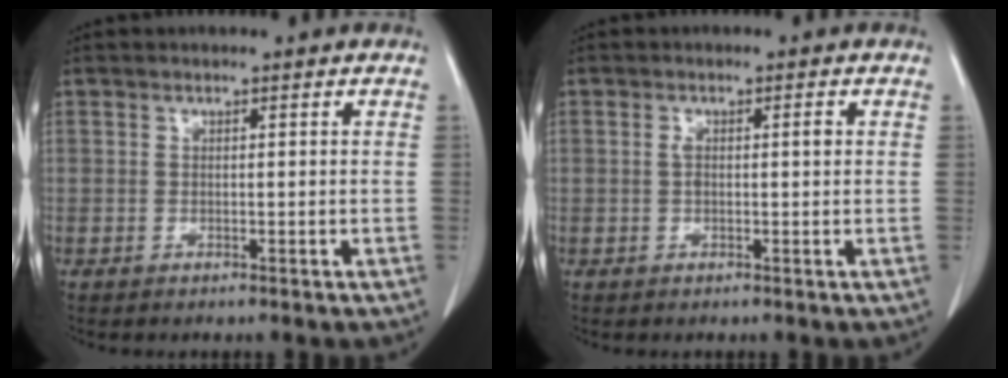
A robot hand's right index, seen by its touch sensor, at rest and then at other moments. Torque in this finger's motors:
{"motor_torque": [0.08, 0.10, 0.03, 0.01]}